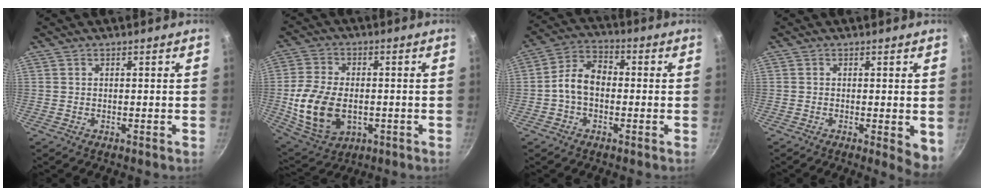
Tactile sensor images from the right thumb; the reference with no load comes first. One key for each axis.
{"total": 14.3, "fx": -2.2, "fy": 9.4, "fz": 10.6, "tx": -0.196, "ty": 0.004, "tz": -0.028}
{"total": 7.9, "fx": -0.9, "fy": 5.5, "fz": 5.6, "tx": -0.083, "ty": 0.032, "tz": -0.033}
{"total": 4.6, "fx": -0.6, "fy": 1.6, "fz": 4.2, "tx": -0.046, "ty": -0.008, "tz": -0.008}